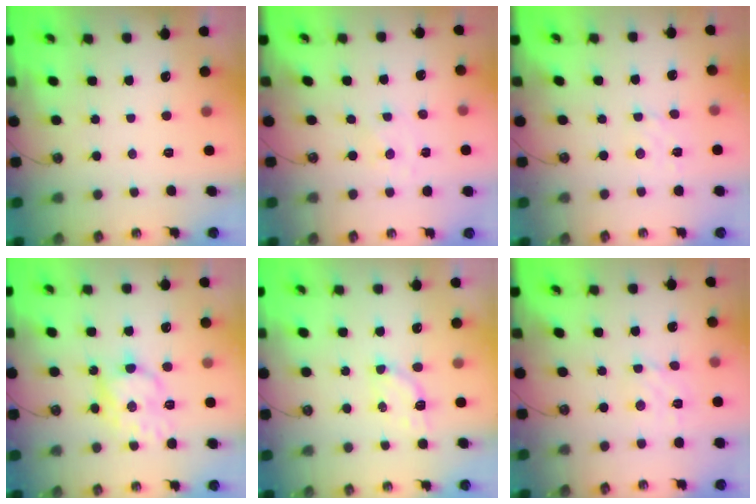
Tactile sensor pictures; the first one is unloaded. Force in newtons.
{"total": 0.0}
{"total": 2.8, "press": 2.7, "slide": 0.4}
{"total": 11.3, "press": 11.2, "slide": 0.7}
{"total": 3.8, "press": 3.8, "slide": 0.5}
{"total": 3.4, "press": 3.4, "slide": 0.3}